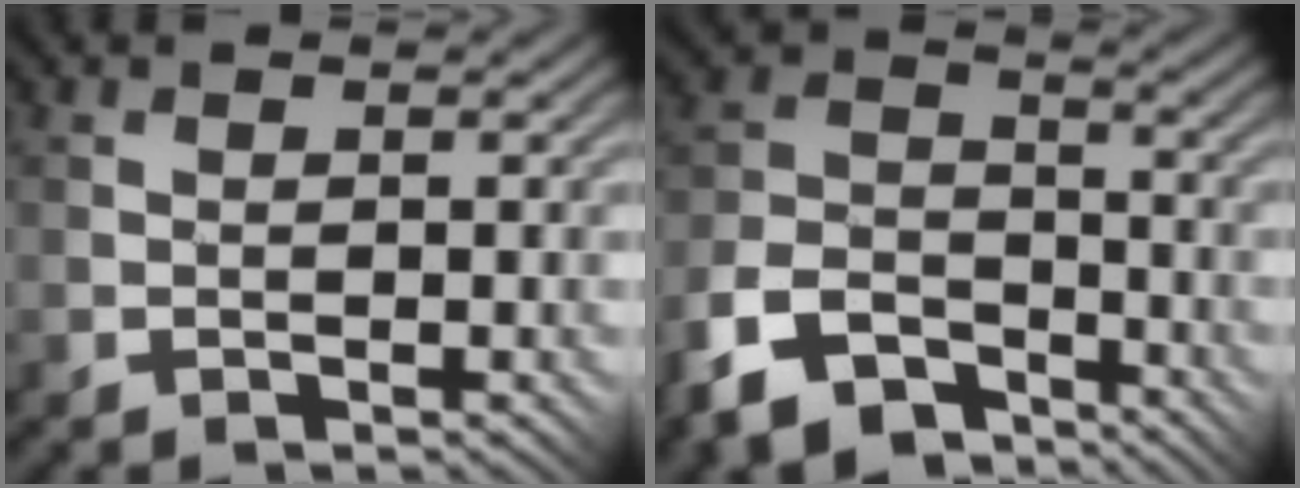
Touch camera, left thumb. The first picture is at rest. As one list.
[{"total": 10.0, "force": [-7.1, 5.4, 4.7], "torque": [-0.111, -0.013, -0.147]}]